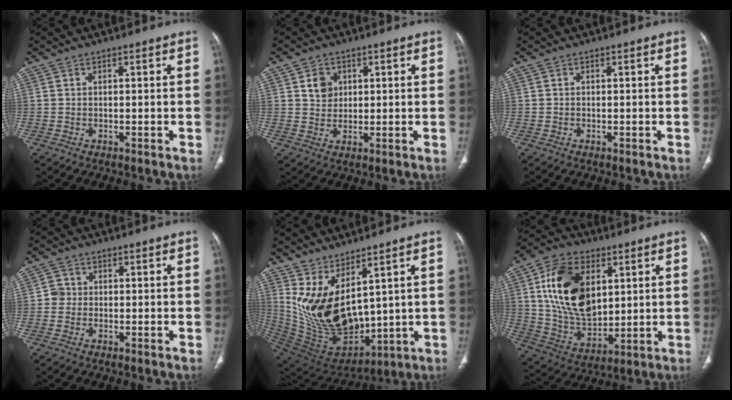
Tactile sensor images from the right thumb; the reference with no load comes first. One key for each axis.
{"total": 4.2, "fx": 1.5, "fy": 3.6, "fz": 1.7, "tx": -0.009, "ty": -0.006, "tz": 0.027}
{"total": 0.0}
{"total": 2.0, "fx": -0.2, "fy": 2.0, "fz": 0.4, "tx": 0.008, "ty": 0.008, "tz": -0.009}
{"total": 16.9, "fx": 6.4, "fy": 7.9, "fz": 13.5, "tx": -0.241, "ty": -0.062, "tz": 0.159}
{"total": 19.6, "fx": 5.3, "fy": 12.4, "fz": 14.2, "tx": -0.227, "ty": -0.017, "tz": 0.106}